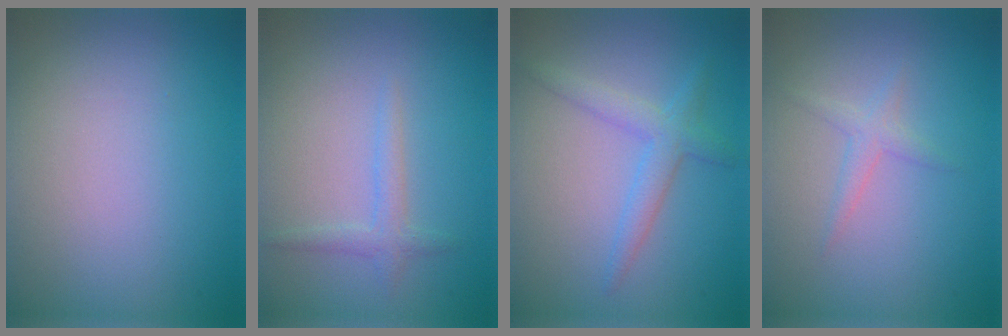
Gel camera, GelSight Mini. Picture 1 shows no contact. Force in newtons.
{"total": 1.5, "press": 1.4, "slide": 0.1}
{"total": 2.5, "press": 2.5, "slide": 0.1}
{"total": 1.3, "press": 1.3, "slide": 0.0}